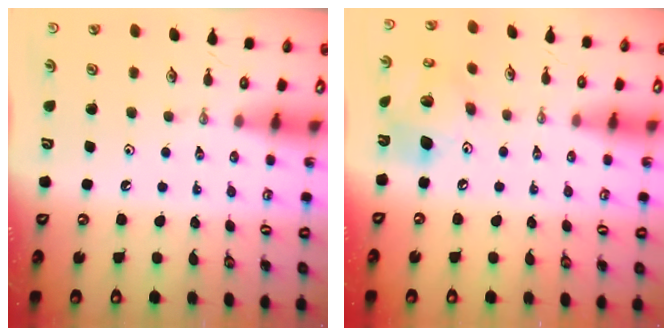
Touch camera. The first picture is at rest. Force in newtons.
{"total": 14.2, "press": 13.9, "slide": 3.2}